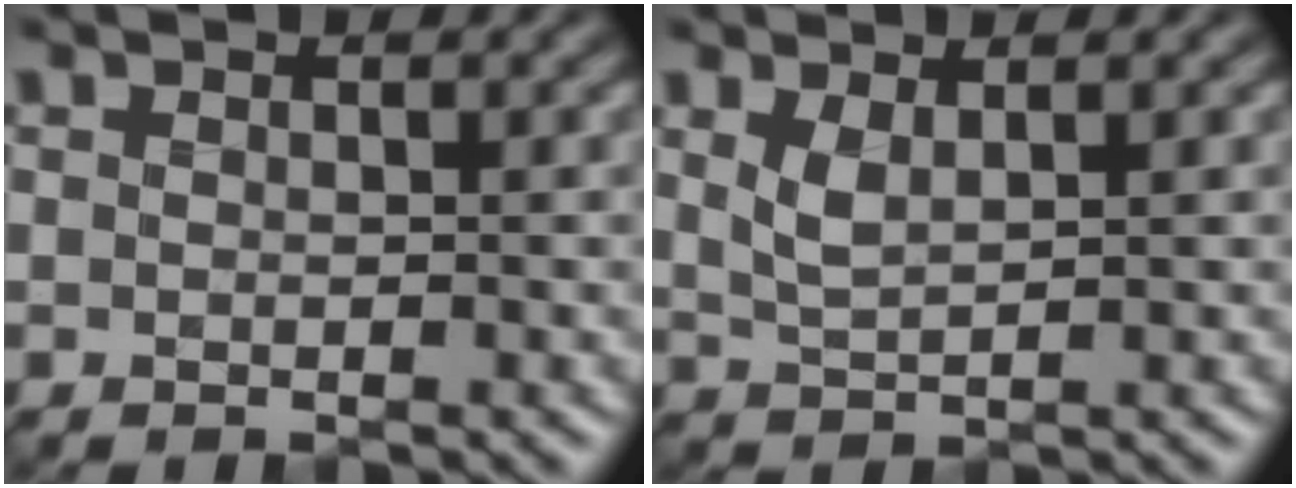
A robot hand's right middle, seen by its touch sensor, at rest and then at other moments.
{"total": 1.7, "force": [0.7, 0.6, 1.4], "torque": [-0.037, -0.005, 0.017]}